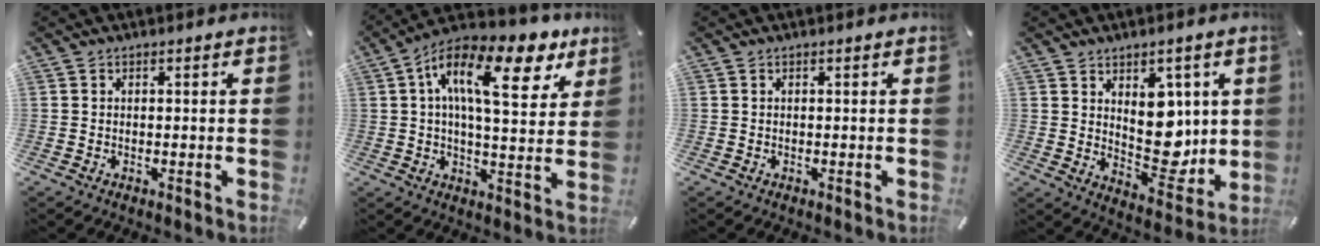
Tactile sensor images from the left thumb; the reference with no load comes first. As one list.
[{"total": 18.3, "force": [7.7, 7.9, 14.6], "torque": [-0.236, -0.028, 0.124]}, {"total": 0.0}, {"total": 11.3, "force": [3.3, 8.7, 6.5], "torque": [-0.057, -0.032, 0.067]}]